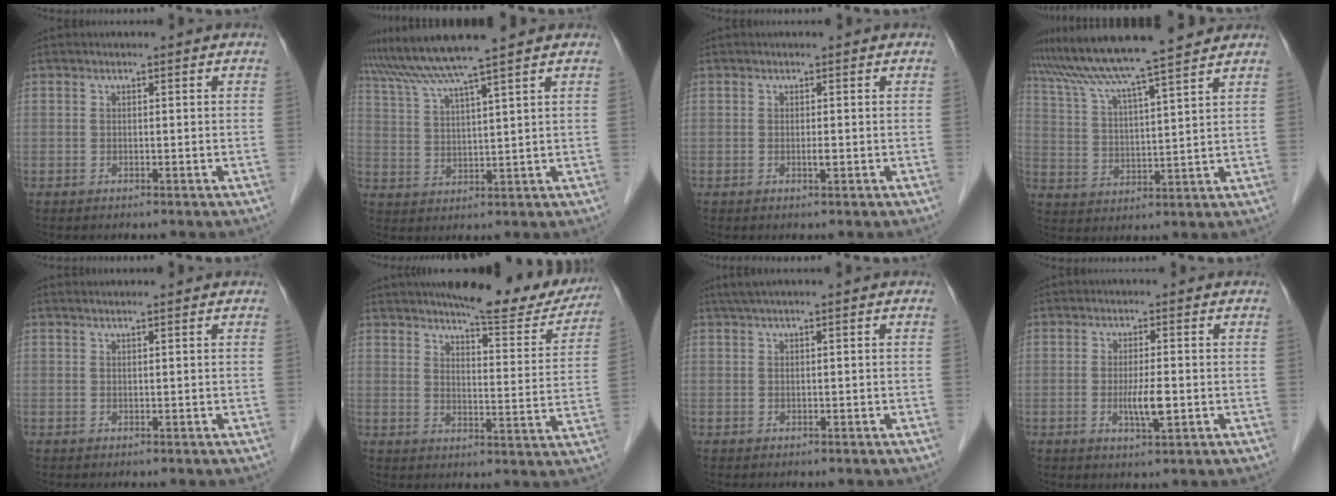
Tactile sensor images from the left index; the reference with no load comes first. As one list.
[{"total": 9.4, "force": [7.8, -2.0, 4.8], "torque": [-0.090, 0.017, 0.141]}, {"total": 0.6, "force": [0.1, 0.0, 0.6], "torque": [-0.014, -0.002, 0.000]}, {"total": 15.3, "force": [13.1, -0.7, 7.8], "torque": [-0.143, 0.024, 0.212]}, {"total": 2.2, "force": [2.1, 0.1, 0.8], "torque": [-0.012, 0.023, 0.030]}, {"total": 16.0, "force": [14.1, 3.0, 6.8], "torque": [-0.081, -0.023, 0.170]}, {"total": 1.7, "force": [1.1, -0.2, 1.4], "torque": [-0.035, 0.019, 0.025]}, {"total": 3.7, "force": [-0.6, 0.5, 3.7], "torque": [-0.071, -0.007, -0.009]}]